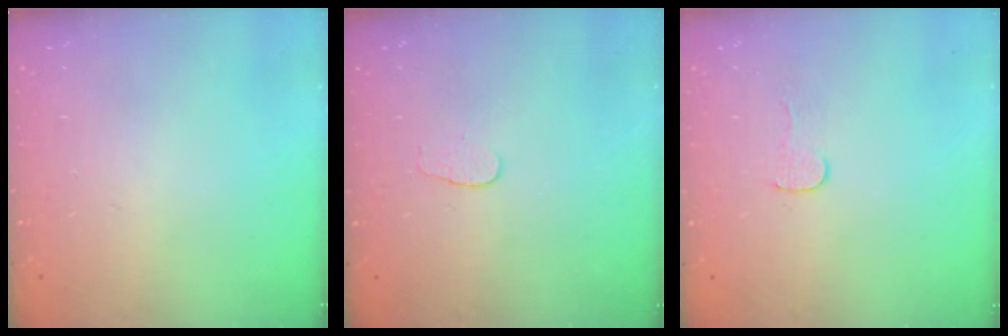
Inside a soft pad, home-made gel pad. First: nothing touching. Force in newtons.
{"total": 3.3, "press": 3.3, "slide": 0.3}
{"total": 4.1, "press": 4.1, "slide": 0.3}